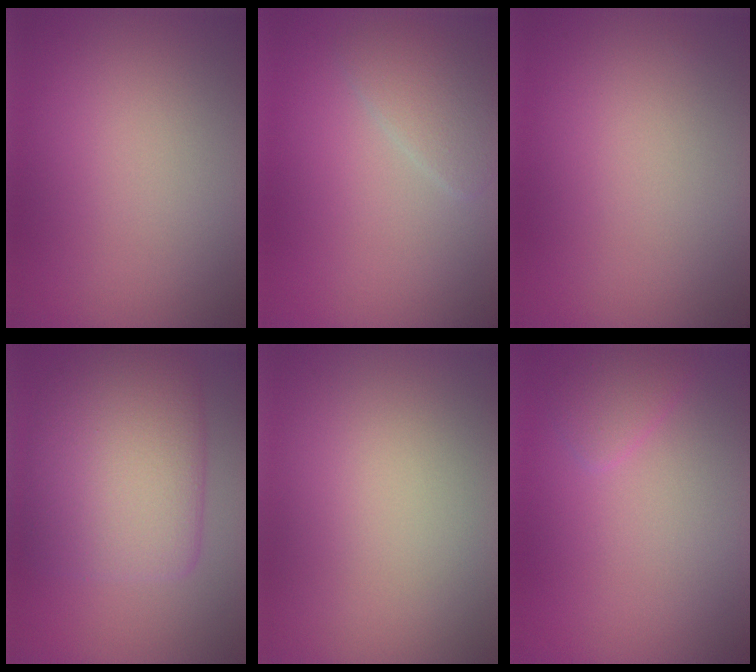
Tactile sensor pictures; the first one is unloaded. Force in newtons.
{"total": 2.4, "press": 2.4, "slide": 0.1}
{"total": 0.0}
{"total": 7.5, "press": 7.5, "slide": 0.4}
{"total": 0.0}
{"total": 1.4, "press": 1.4, "slide": 0.1}